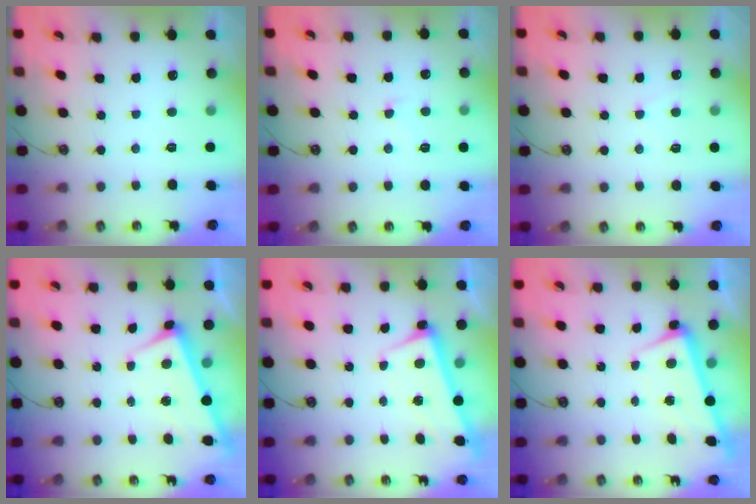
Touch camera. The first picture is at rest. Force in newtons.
{"total": 4.2, "press": 4.1, "slide": 0.9}
{"total": 0.7, "press": 0.6, "slide": 0.4}
{"total": 2.7, "press": 2.7, "slide": 0.4}
{"total": 2.8, "press": 2.8, "slide": 0.4}
{"total": 2.4, "press": 2.2, "slide": 0.9}